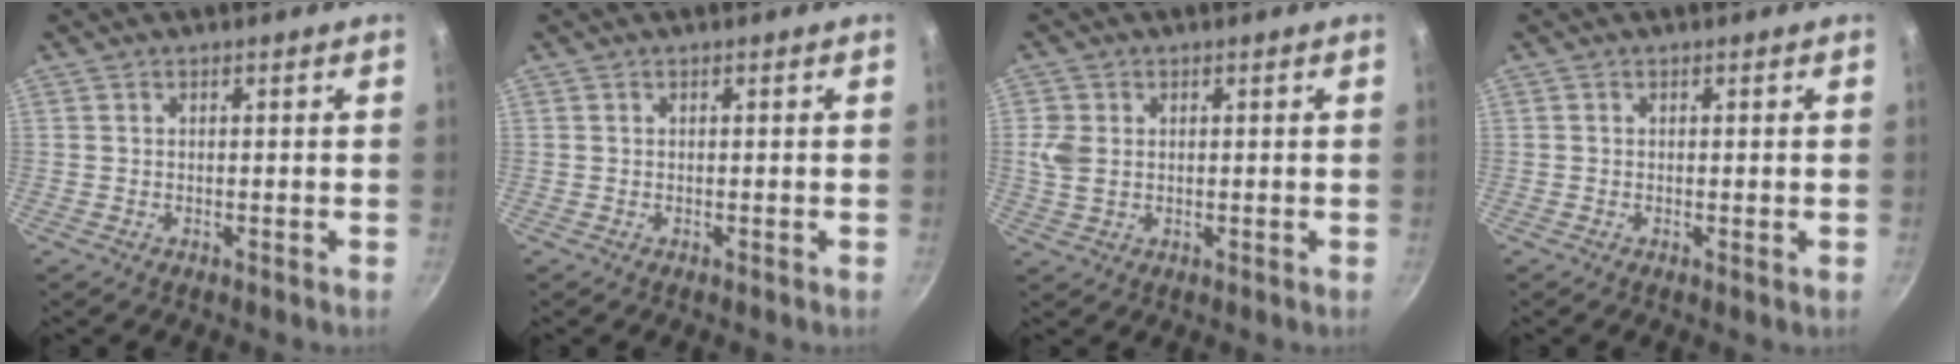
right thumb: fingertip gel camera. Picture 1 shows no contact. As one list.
[{"total": 0.0}, {"total": 4.3, "force": [0.6, 3.2, 2.8], "torque": [-0.055, 0.000, 0.013]}, {"total": 0.5, "force": [0.0, 0.0, 0.5], "torque": [-0.007, -0.002, -0.002]}]